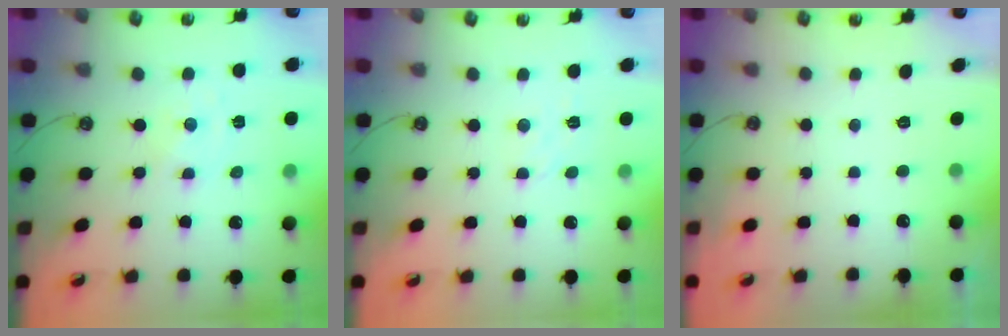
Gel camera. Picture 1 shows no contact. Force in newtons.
{"total": 2.9, "press": 2.9, "slide": 0.3}
{"total": 0.0}